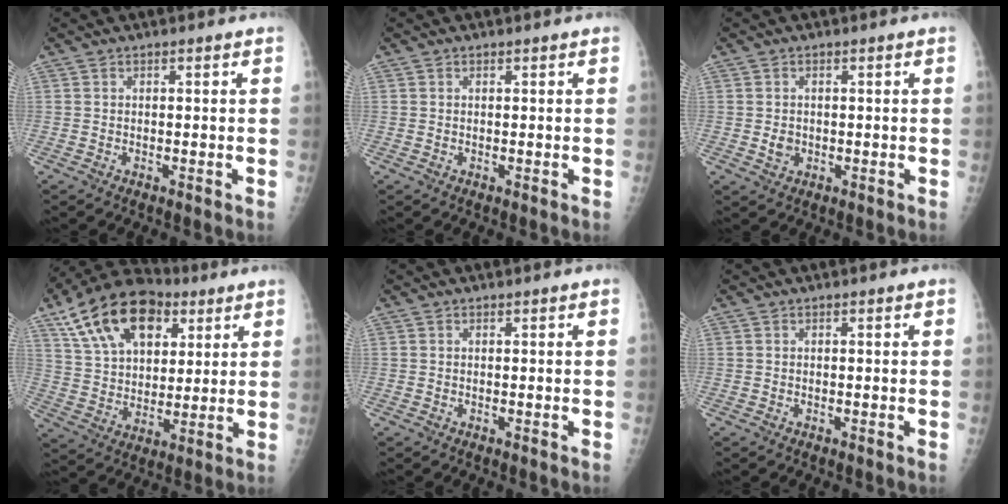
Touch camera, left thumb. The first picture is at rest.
{"total": 0.0}
{"total": 2.2, "force": [-0.2, 1.9, 1.1], "torque": [-0.010, 0.002, 0.001]}
{"total": 20.3, "force": [9.7, 12.3, 12.9], "torque": [-0.206, -0.007, 0.167]}
{"total": 0.0}
{"total": 0.0}